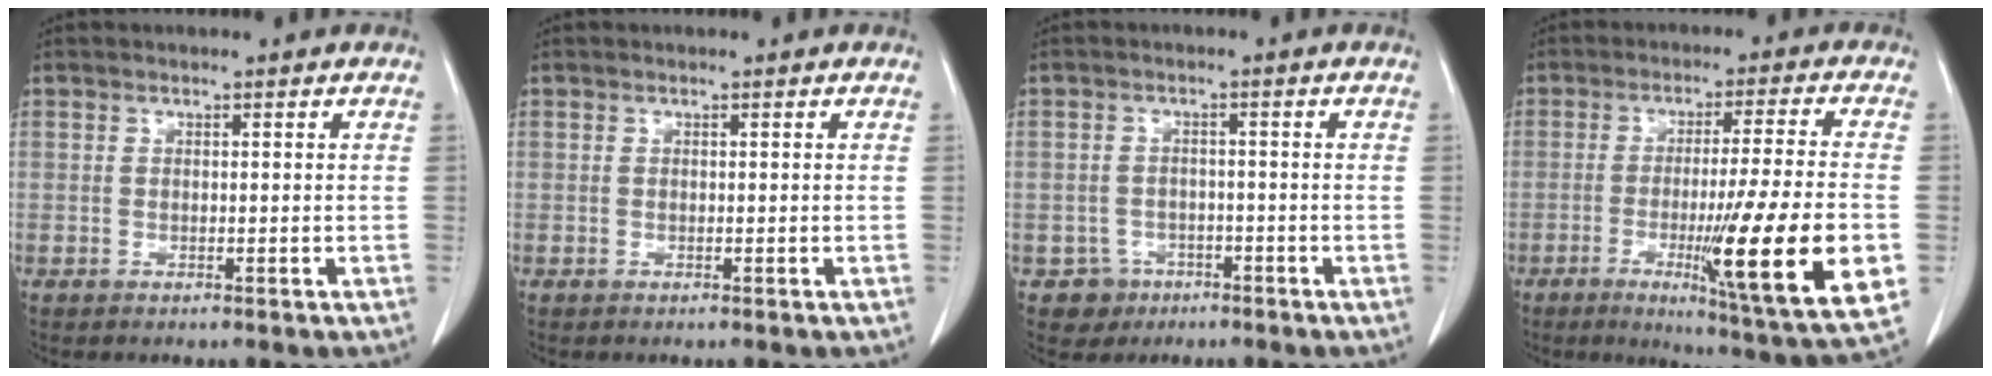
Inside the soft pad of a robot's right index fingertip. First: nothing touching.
{"total": 0.0}
{"total": 3.8, "force": [-1.9, 3.3, -0.3], "torque": [0.009, 0.016, -0.026]}
{"total": 19.0, "force": [-4.8, -0.7, 18.4], "torque": [-0.247, -0.041, -0.073]}